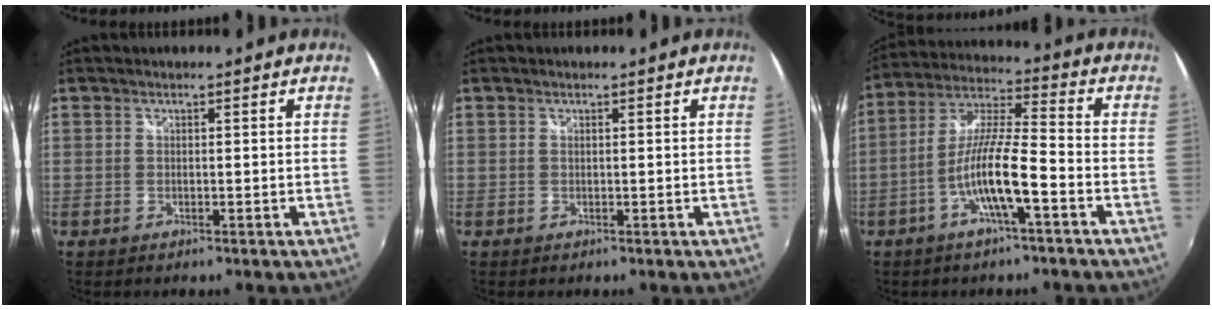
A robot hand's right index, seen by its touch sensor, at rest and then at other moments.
{"total": 0.0}
{"total": 11.2, "force": [-4.8, 1.1, 10.1], "torque": [-0.208, 0.003, -0.092]}